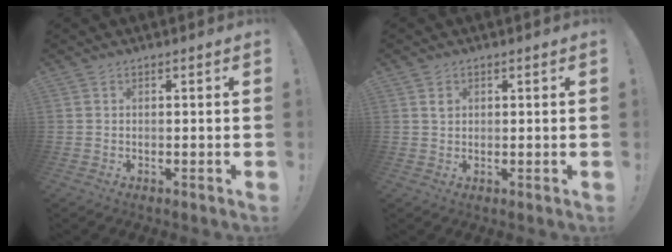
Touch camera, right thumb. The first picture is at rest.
{"total": 1.2, "force": [0.6, 0.9, 0.6], "torque": [0.000, -0.004, 0.009]}